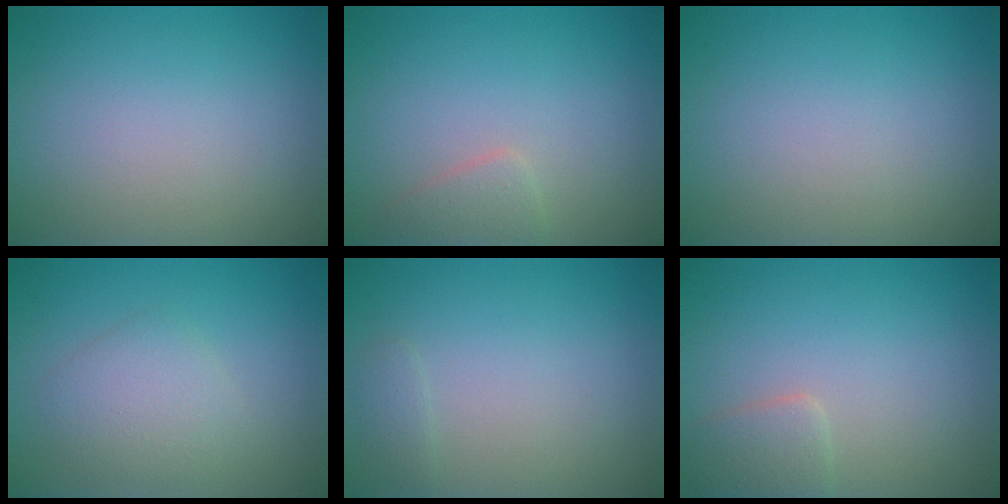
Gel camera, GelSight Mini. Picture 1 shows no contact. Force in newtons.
{"total": 1.6, "press": 1.6, "slide": 0.0}
{"total": 0.0}
{"total": 2.8, "press": 2.8, "slide": 0.1}
{"total": 0.9, "press": 0.9, "slide": 0.0}
{"total": 1.9, "press": 1.9, "slide": 0.1}